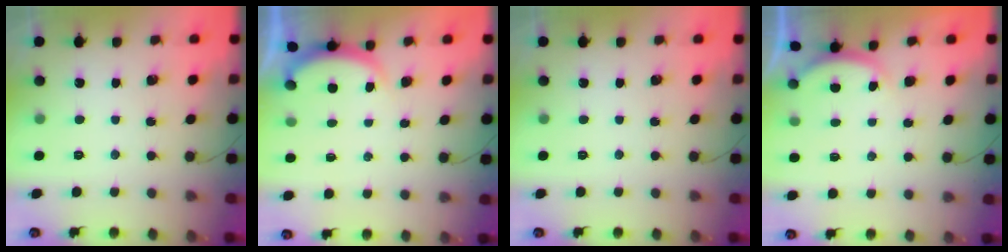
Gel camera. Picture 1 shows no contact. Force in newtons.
{"total": 1.7, "press": 1.6, "slide": 0.5}
{"total": 0.0}
{"total": 2.5, "press": 2.4, "slide": 0.6}